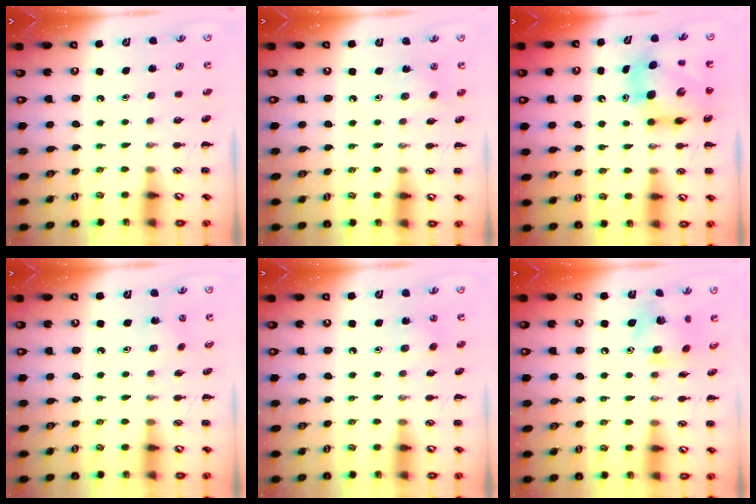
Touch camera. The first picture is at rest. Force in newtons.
{"total": 3.3, "press": 3.2, "slide": 1.0}
{"total": 8.5, "press": 8.1, "slide": 2.4}
{"total": 1.1, "press": 1.0, "slide": 0.5}
{"total": 4.8, "press": 4.6, "slide": 1.3}
{"total": 8.1, "press": 8.1, "slide": 0.2}